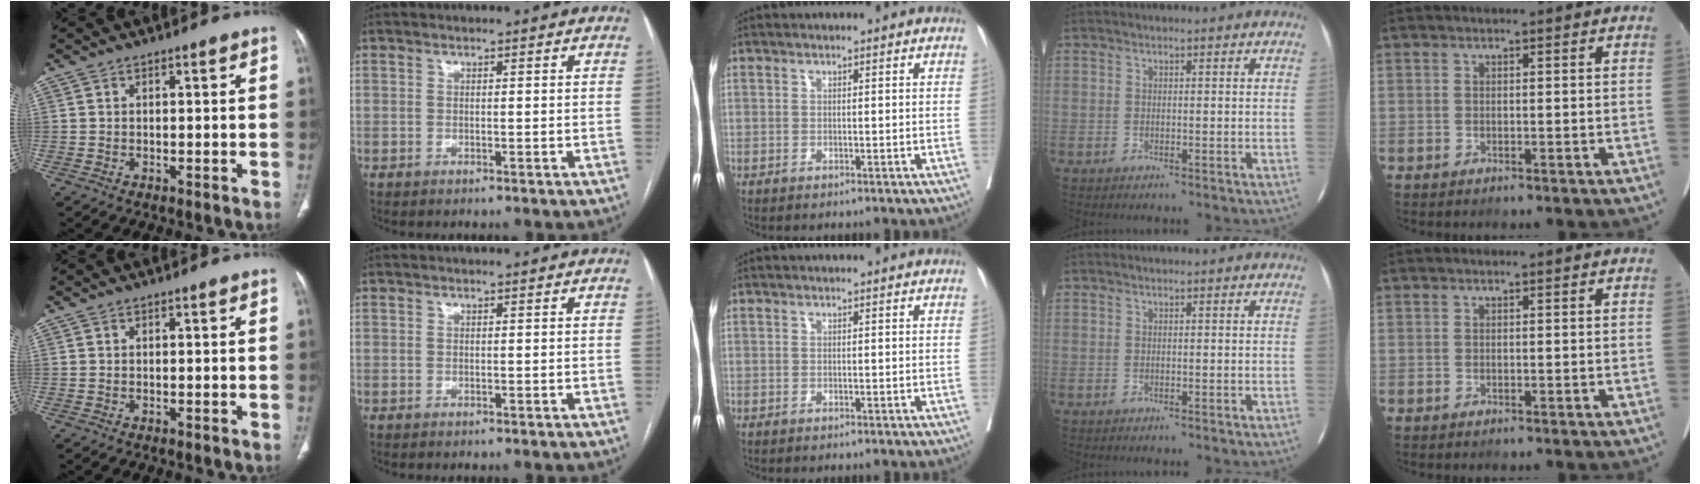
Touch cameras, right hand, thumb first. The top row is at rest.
{}